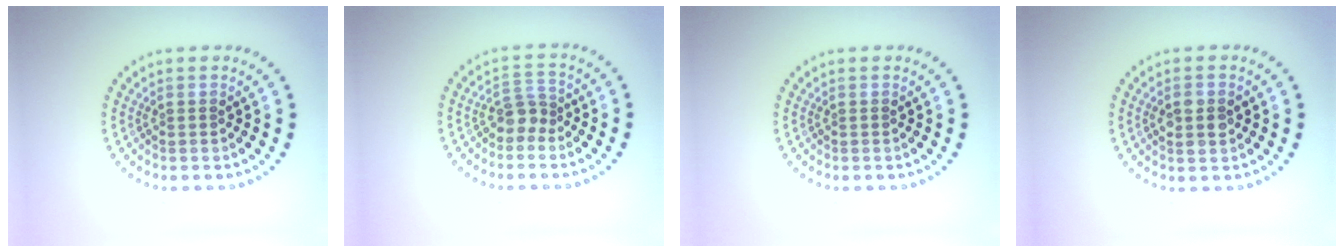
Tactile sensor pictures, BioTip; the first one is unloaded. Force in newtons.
{"total": 1.9, "press": 1.6, "slide": 1.1}
{"total": 0.0}
{"total": 2.1, "press": 2.1, "slide": 0.1}